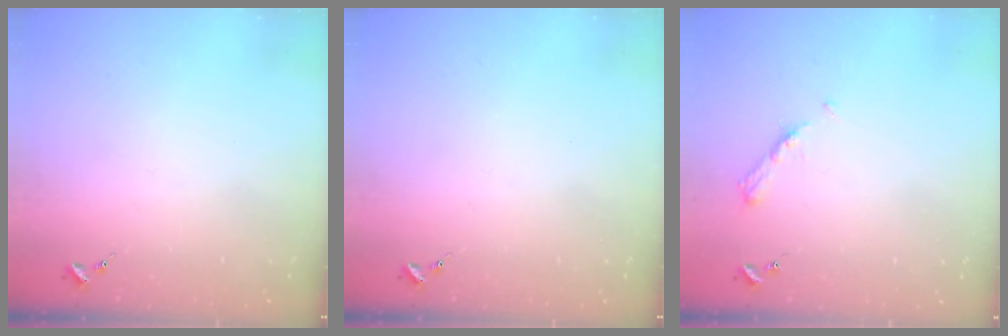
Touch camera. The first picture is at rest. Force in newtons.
{"total": 0.0}
{"total": 4.9, "press": 4.9, "slide": 0.6}